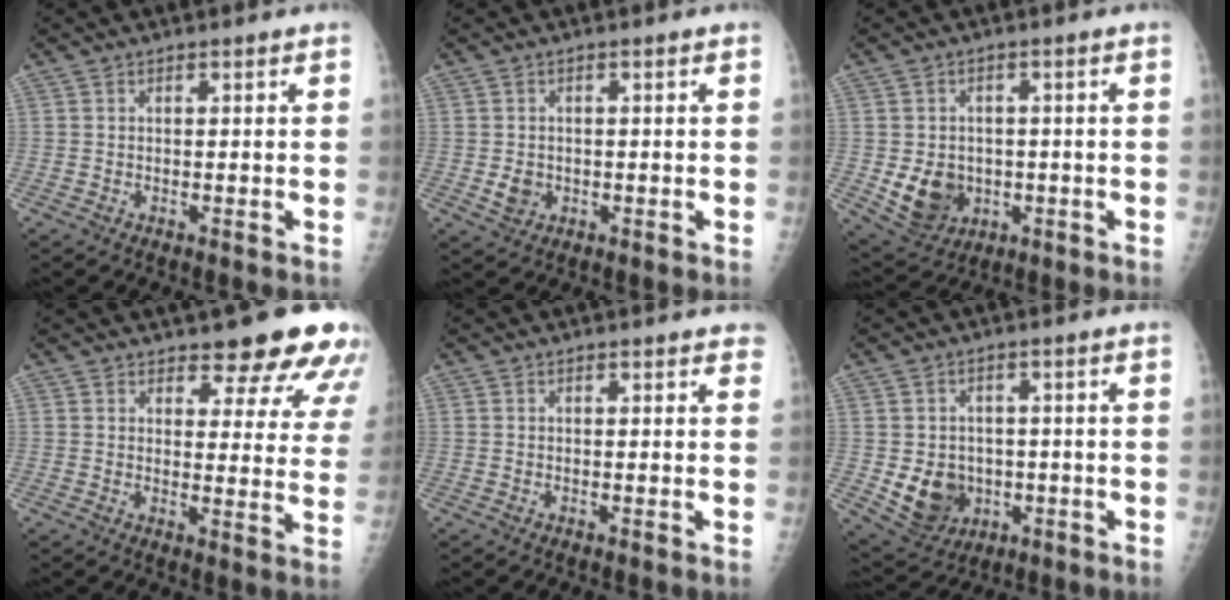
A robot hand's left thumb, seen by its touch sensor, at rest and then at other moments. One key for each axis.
{"total": 2.8, "fx": -0.6, "fy": 2.4, "fz": 1.2, "tx": -0.011, "ty": 0.001, "tz": -0.003}
{"total": 8.5, "fx": -1.6, "fy": 7.3, "fz": 4.2, "tx": -0.044, "ty": 0.002, "tz": -0.007}
{"total": 13.3, "fx": 10.5, "fy": 4.5, "fz": 6.7, "tx": -0.033, "ty": -0.065, "tz": 0.111}
{"total": 1.3, "fx": 1.0, "fy": 0.6, "fz": 0.6, "tx": 0.006, "ty": 0.000, "tz": 0.005}
{"total": 9.1, "fx": -1.6, "fy": 7.8, "fz": 4.3, "tx": -0.038, "ty": 0.003, "tz": -0.007}